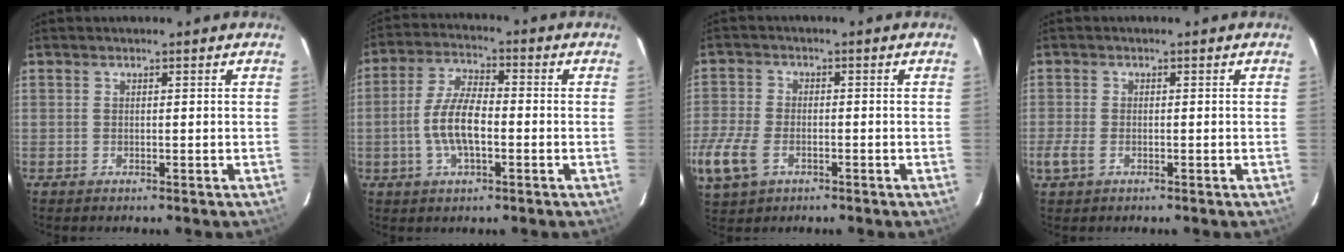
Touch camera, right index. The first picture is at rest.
{"total": 8.7, "force": [-2.1, 3.3, 7.8], "torque": [-0.159, 0.005, -0.039]}
{"total": 13.2, "force": [-5.7, 8.5, 8.3], "torque": [-0.225, -0.022, -0.105]}
{"total": 3.4, "force": [-1.6, 1.9, 2.3], "torque": [-0.055, -0.006, -0.032]}